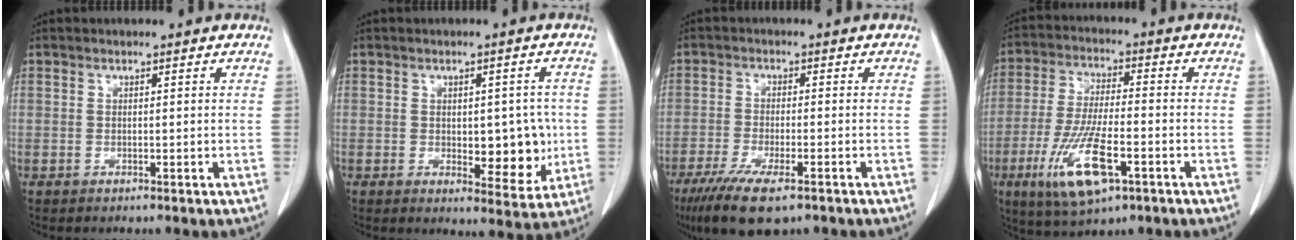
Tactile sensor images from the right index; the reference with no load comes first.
{"total": 7.9, "force": [-0.6, 3.8, 6.9], "torque": [-0.073, 0.000, 0.004]}
{"total": 10.0, "force": [-6.7, 2.1, 7.1], "torque": [-0.120, -0.023, -0.106]}
{"total": 12.6, "force": [-5.4, 3.0, 11.0], "torque": [-0.226, -0.020, -0.091]}